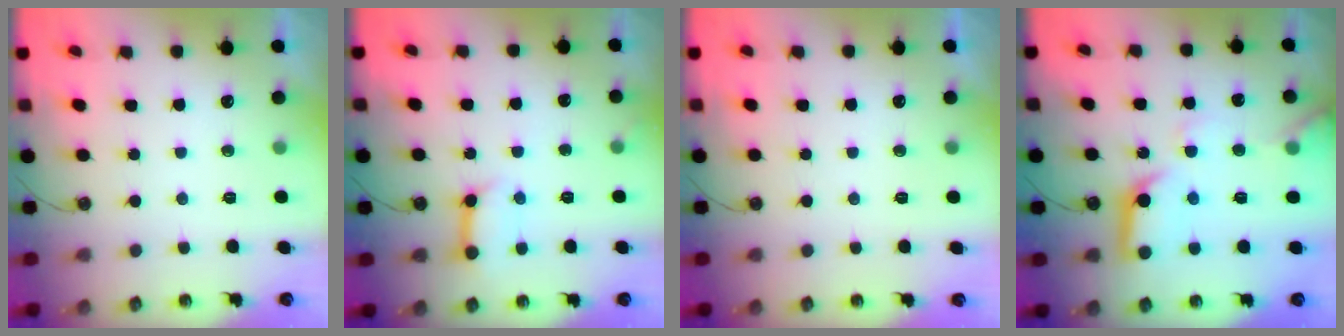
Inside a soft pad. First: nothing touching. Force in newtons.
{"total": 10.7, "press": 10.6, "slide": 1.3}
{"total": 0.0}
{"total": 13.4, "press": 13.3, "slide": 1.2}